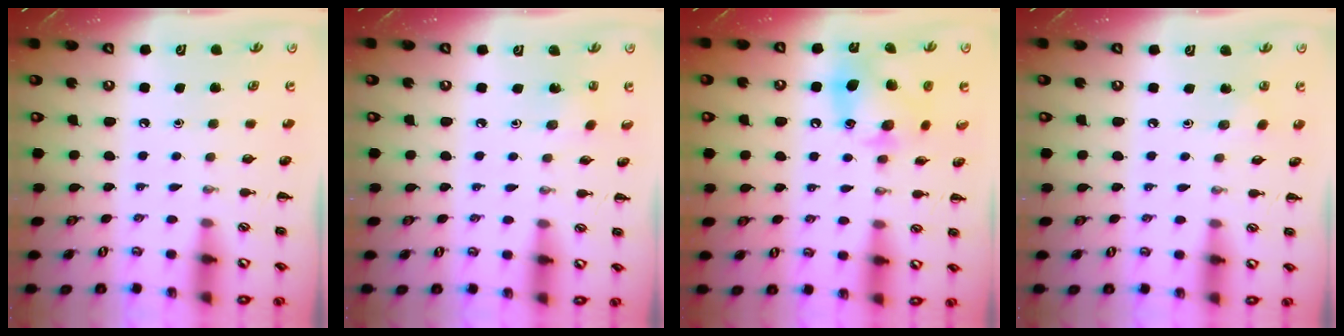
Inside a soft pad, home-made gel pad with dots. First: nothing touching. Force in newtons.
{"total": 1.4, "press": 1.2, "slide": 0.6}
{"total": 13.1, "press": 13.0, "slide": 1.7}
{"total": 2.5, "press": 2.4, "slide": 0.8}